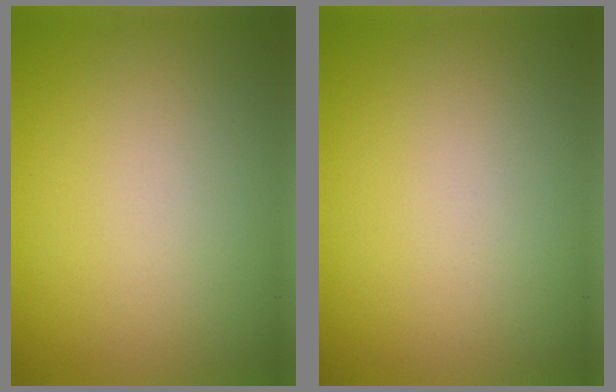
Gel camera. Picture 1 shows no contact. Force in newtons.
{"total": 0.0}